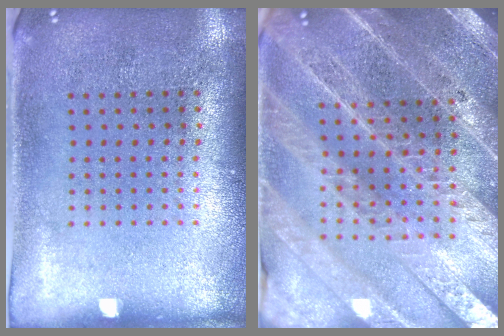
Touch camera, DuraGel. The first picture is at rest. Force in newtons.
{"total": 4.4, "press": 4.0, "slide": 2.0}